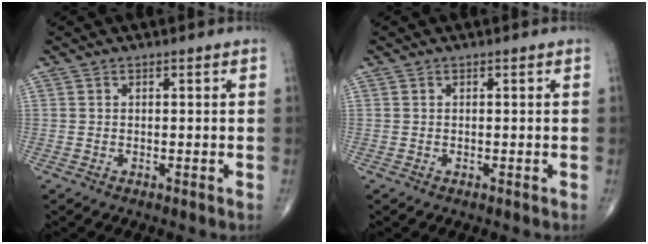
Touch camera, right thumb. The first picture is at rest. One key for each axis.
{"total": 0.0}